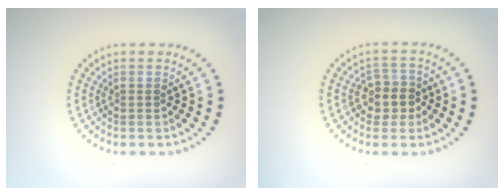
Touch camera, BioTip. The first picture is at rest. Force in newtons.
{"total": 2.8, "press": 2.5, "slide": 1.2}